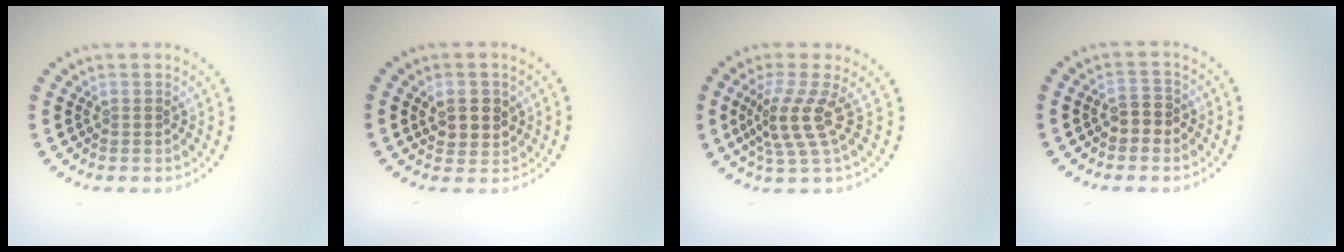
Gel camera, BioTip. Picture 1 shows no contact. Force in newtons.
{"total": 2.7, "press": 2.6, "slide": 0.8}
{"total": 3.6, "press": 2.6, "slide": 2.5}
{"total": 1.8, "press": 1.7, "slide": 0.5}